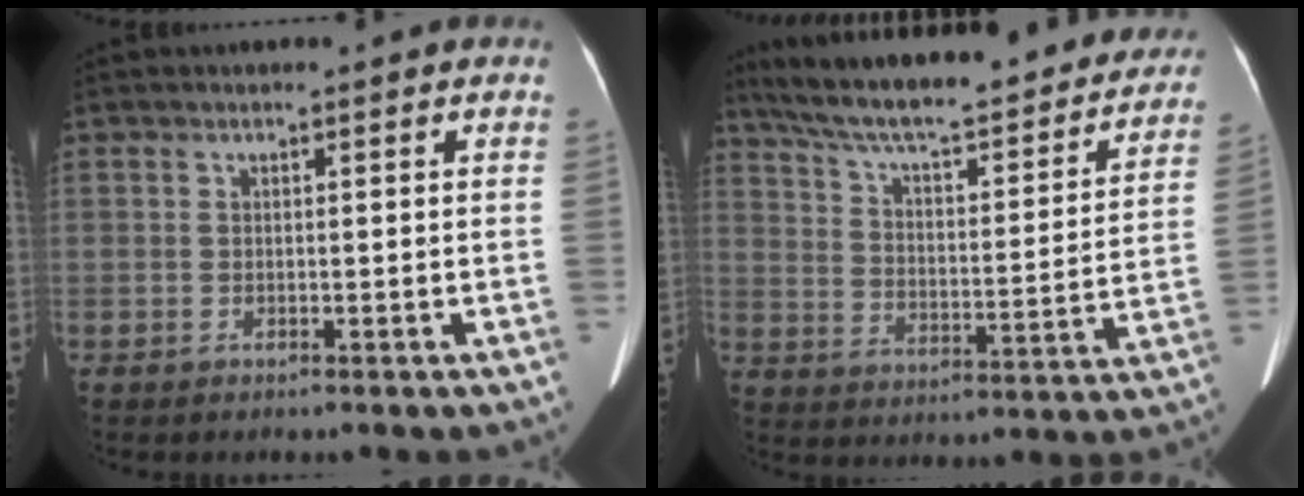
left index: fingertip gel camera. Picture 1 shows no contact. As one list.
[{"total": 31.6, "force": [27.2, 6.3, 14.8], "torque": [-0.242, -0.026, 0.359]}]